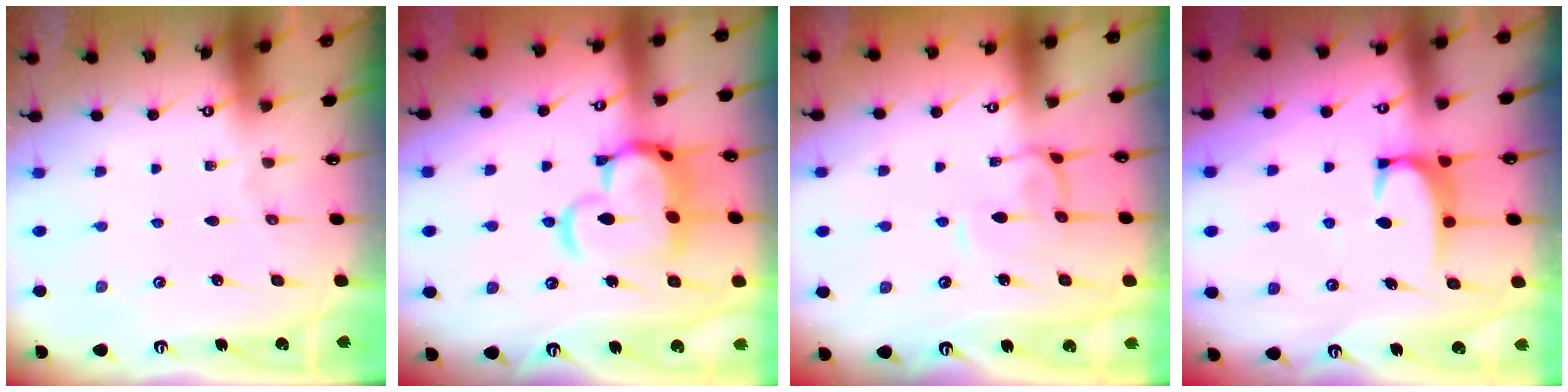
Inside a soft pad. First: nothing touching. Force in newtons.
{"total": 8.8, "press": 8.8, "slide": 1.2}
{"total": 1.4, "press": 1.3, "slide": 0.4}
{"total": 2.0, "press": 1.9, "slide": 0.5}